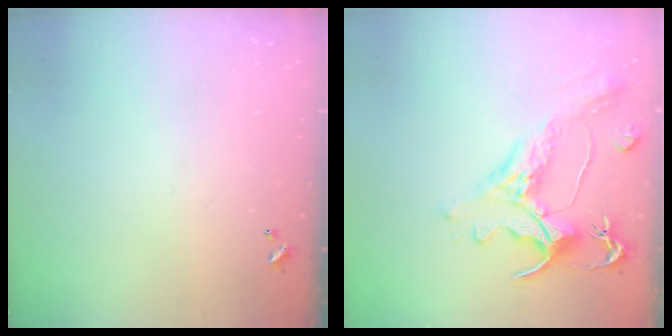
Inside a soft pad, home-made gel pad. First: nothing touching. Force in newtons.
{"total": 1.6, "press": 0.4, "slide": 1.6}